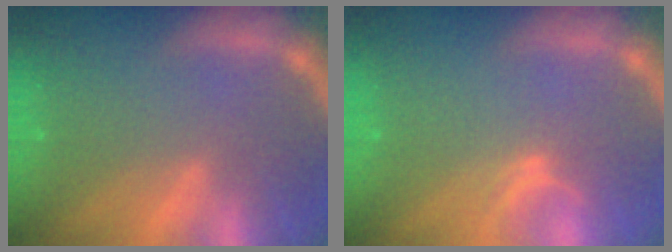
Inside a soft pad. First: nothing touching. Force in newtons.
{"total": 1.0}